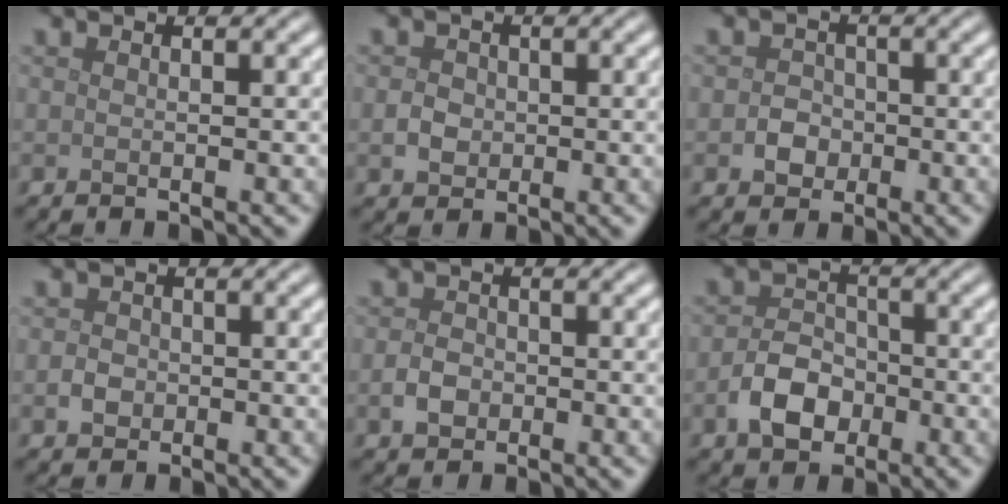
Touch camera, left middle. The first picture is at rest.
{"total": 1.7, "force": [-0.1, 1.5, 0.7], "torque": [-0.009, -0.002, -0.005]}
{"total": 1.9, "force": [-0.5, 1.7, 0.7], "torque": [-0.004, 0.001, -0.014]}
{"total": 1.4, "force": [-0.3, 1.3, 0.5], "torque": [-0.007, -0.001, -0.011]}
{"total": 2.0, "force": [-0.6, 1.6, 1.0], "torque": [-0.018, 0.000, -0.016]}
{"total": 3.9, "force": [-1.6, 2.8, 2.2], "torque": [-0.039, 0.005, -0.034]}